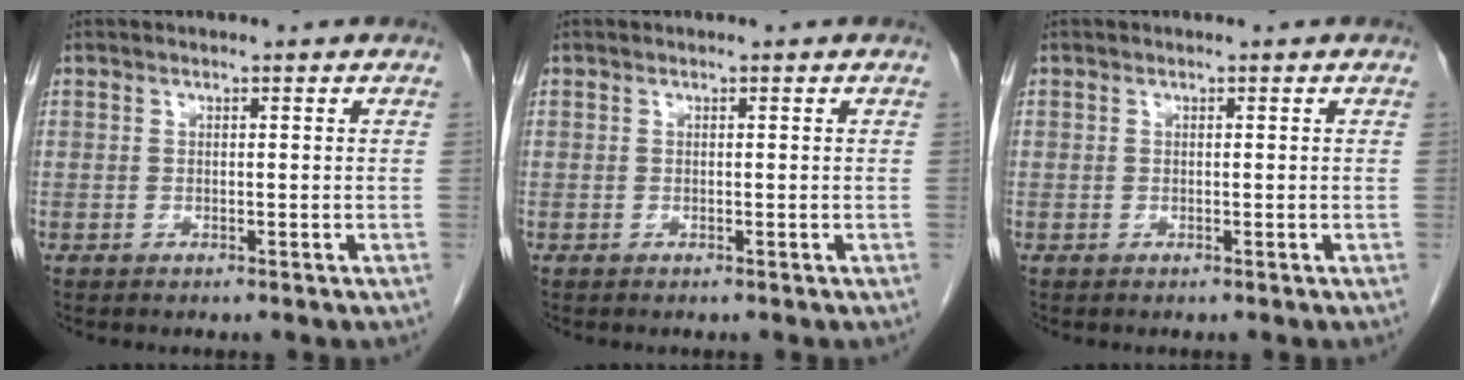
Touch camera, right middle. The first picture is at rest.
{"total": 0.0}
{"total": 0.0}